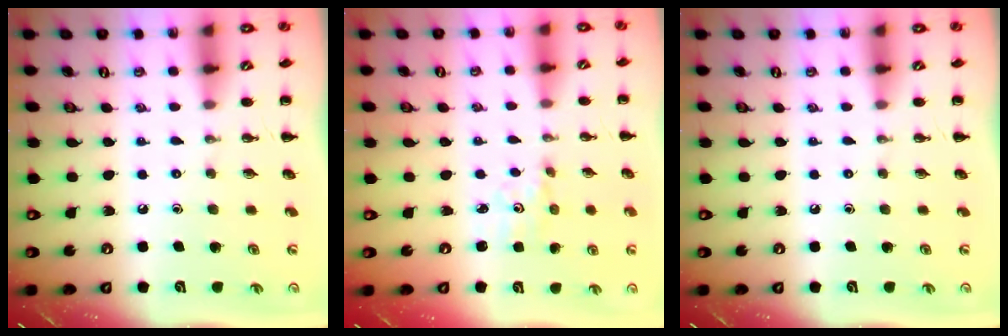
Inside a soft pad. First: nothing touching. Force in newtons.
{"total": 2.0, "press": 1.9, "slide": 0.7}
{"total": 0.0}